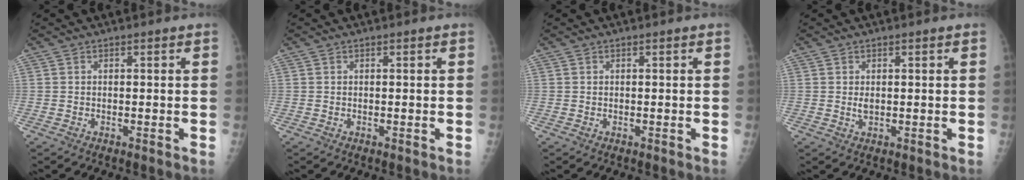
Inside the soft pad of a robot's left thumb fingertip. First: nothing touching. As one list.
[{"total": 0.0}, {"total": 0.0}, {"total": 1.4, "force": [0.3, 0.8, 1.1], "torque": [-0.016, -0.003, 0.007]}]